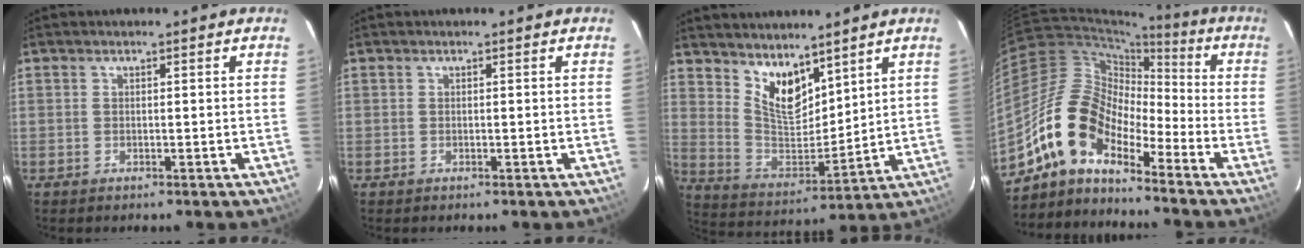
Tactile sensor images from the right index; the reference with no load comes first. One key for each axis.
{"total": 0.0}
{"total": 10.5, "fx": 7.4, "fy": 4.8, "fz": 5.7, "tx": -0.099, "ty": -0.009, "tz": 0.150}
{"total": 12.3, "fx": -8.7, "fy": 5.7, "fz": 6.6, "tx": -0.111, "ty": 0.019, "tz": -0.182}